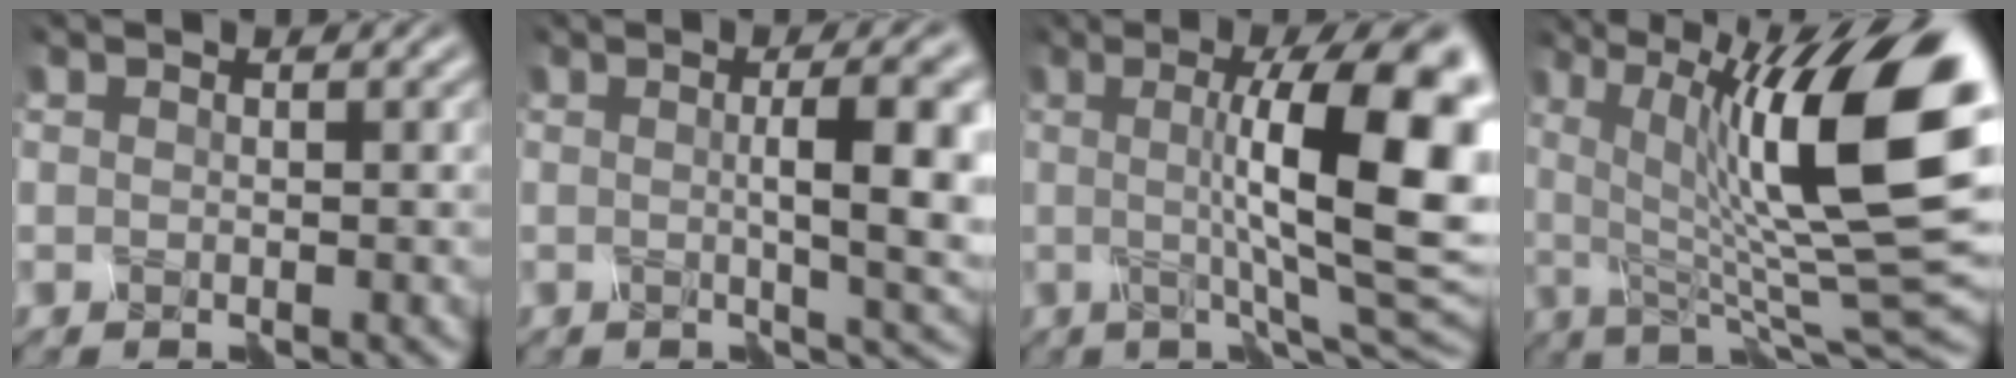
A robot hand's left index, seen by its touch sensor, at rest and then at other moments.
{"total": 7.0, "force": [-0.3, 1.3, 6.9], "torque": [-0.081, 0.004, -0.003]}
{"total": 12.9, "force": [0.5, 2.6, 12.7], "torque": [-0.155, 0.006, 0.004]}
{"total": 14.1, "force": [2.6, 3.3, 13.5], "torque": [-0.210, 0.001, 0.042]}